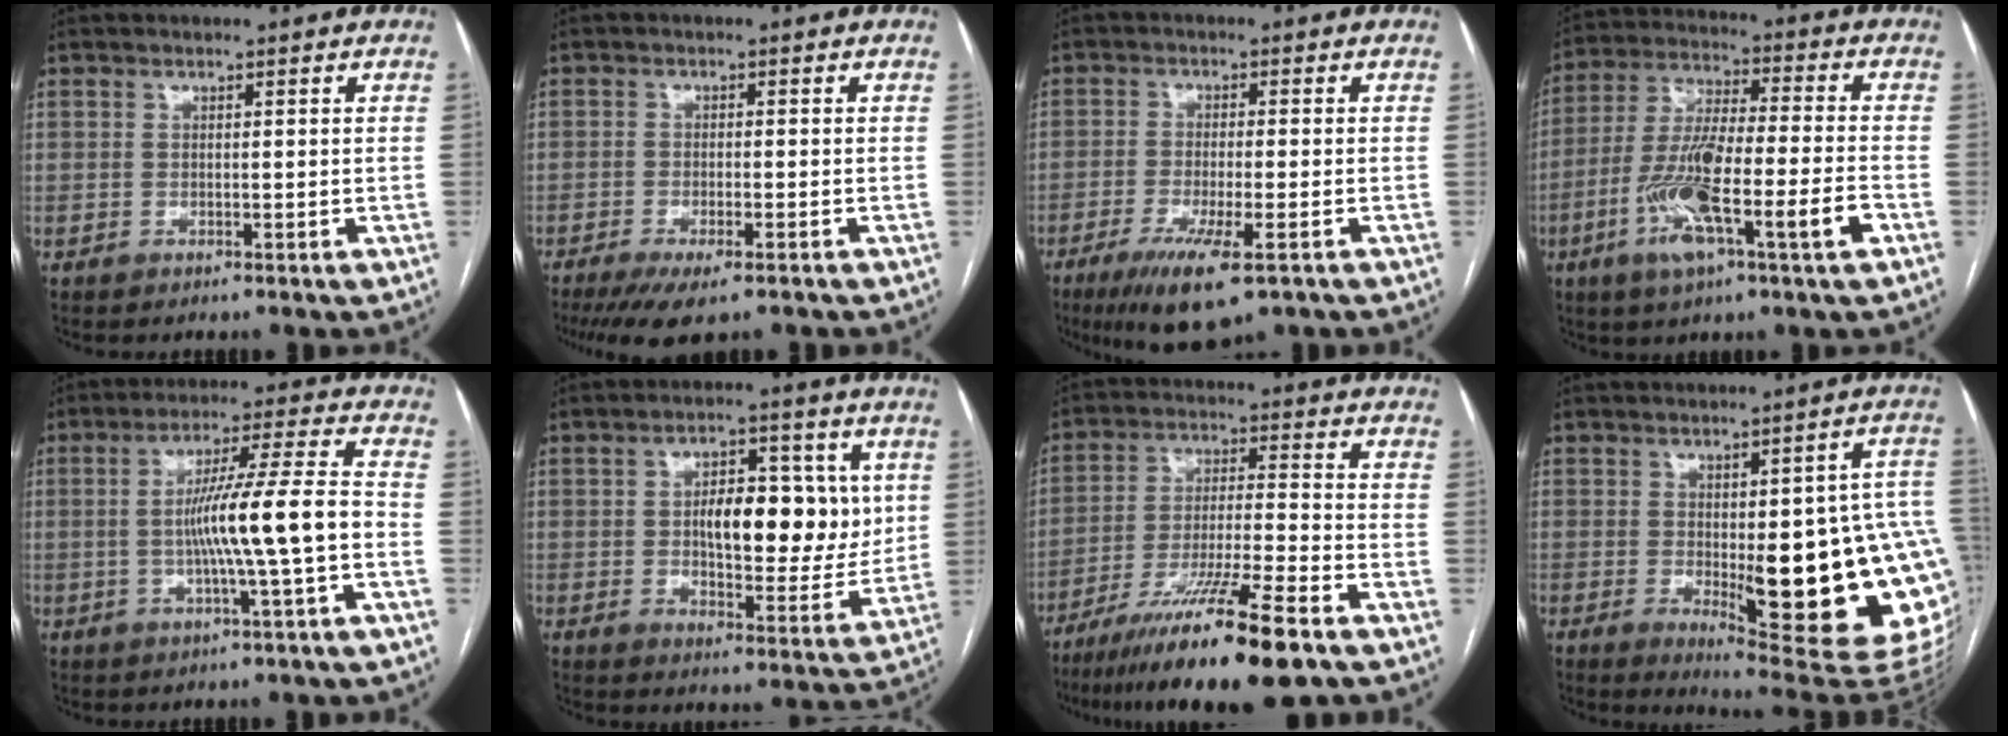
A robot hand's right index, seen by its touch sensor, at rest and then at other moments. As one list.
[{"total": 7.6, "force": [-5.4, 1.6, 5.0], "torque": [-0.076, -0.016, -0.085]}, {"total": 9.9, "force": [-5.7, 1.6, 7.9], "torque": [-0.139, -0.027, -0.091]}, {"total": 15.4, "force": [-5.8, 1.5, 14.2], "torque": [-0.275, -0.002, -0.102]}, {"total": 11.4, "force": [-2.0, -0.8, 11.2], "torque": [-0.193, 0.012, -0.035]}, {"total": 12.4, "force": [1.8, 5.6, 11.0], "torque": [-0.157, 0.013, 0.033]}, {"total": 16.6, "force": [-11.4, 0.0, 12.0], "torque": [-0.210, -0.041, -0.197]}, {"total": 23.3, "force": [-3.4, 5.2, 22.5], "torque": [-0.187, 0.002, -0.022]}]